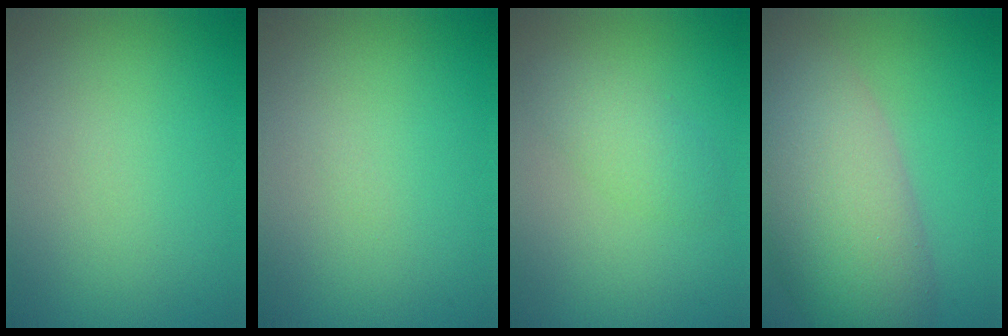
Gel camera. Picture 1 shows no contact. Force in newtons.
{"total": 0.0}
{"total": 2.3, "press": 2.3, "slide": 0.0}
{"total": 10.7, "press": 10.7, "slide": 0.7}